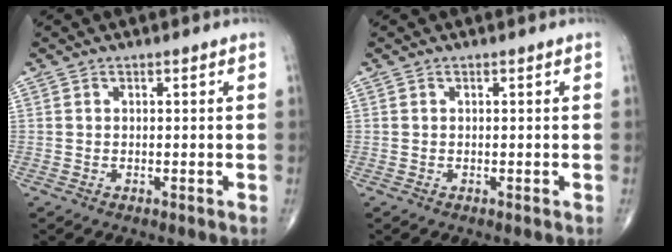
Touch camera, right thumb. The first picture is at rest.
{"total": 0.0}